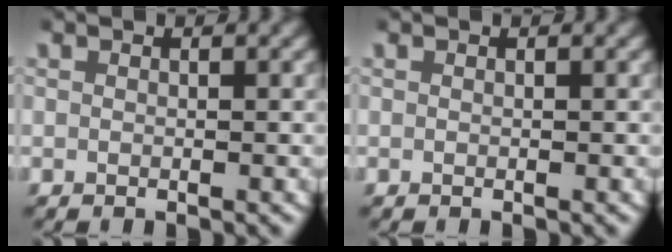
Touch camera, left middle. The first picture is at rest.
{"total": 0.0}